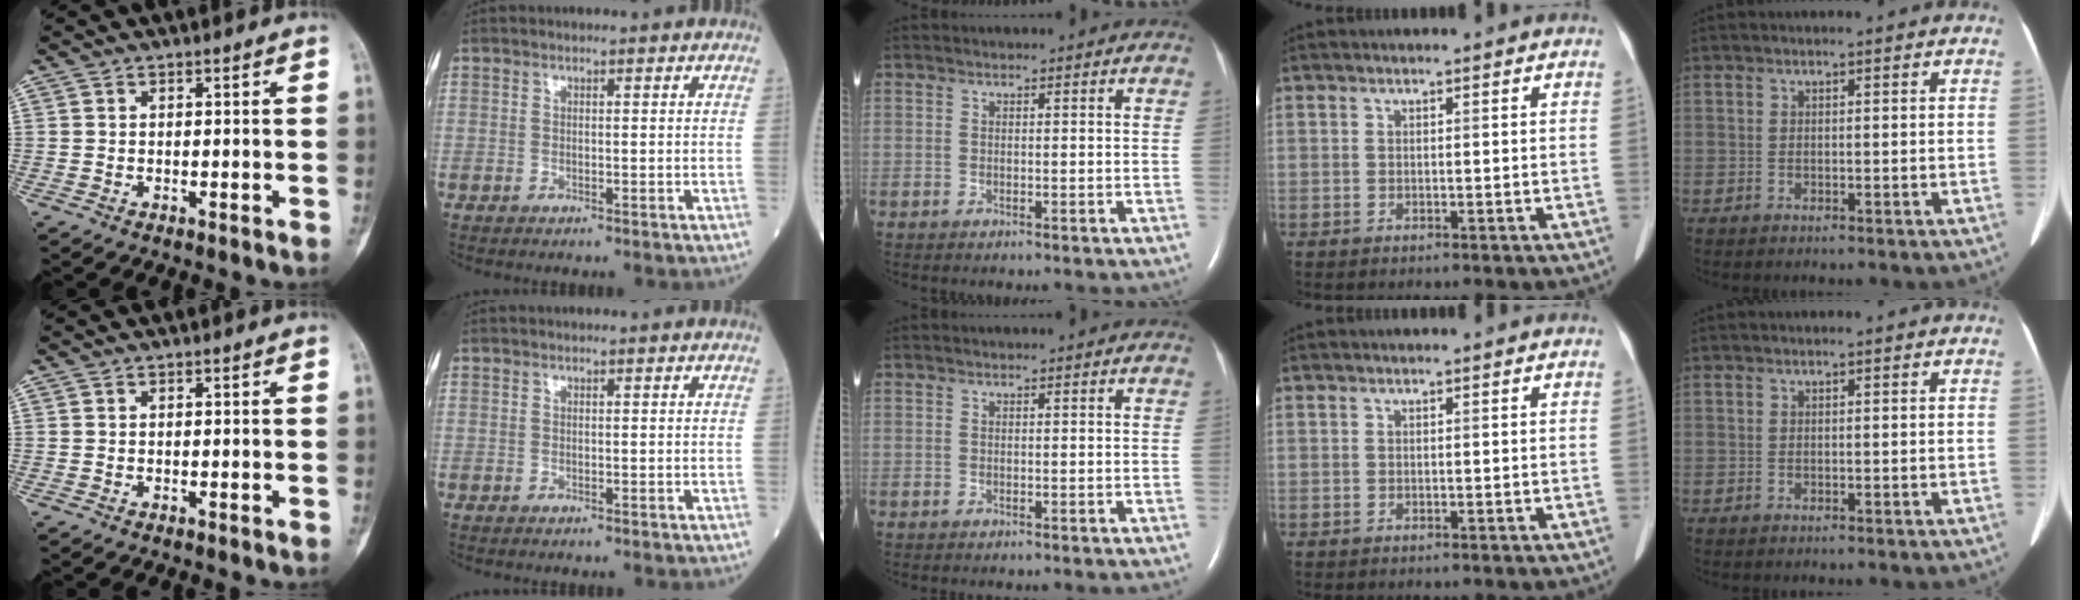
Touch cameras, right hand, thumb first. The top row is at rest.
{}